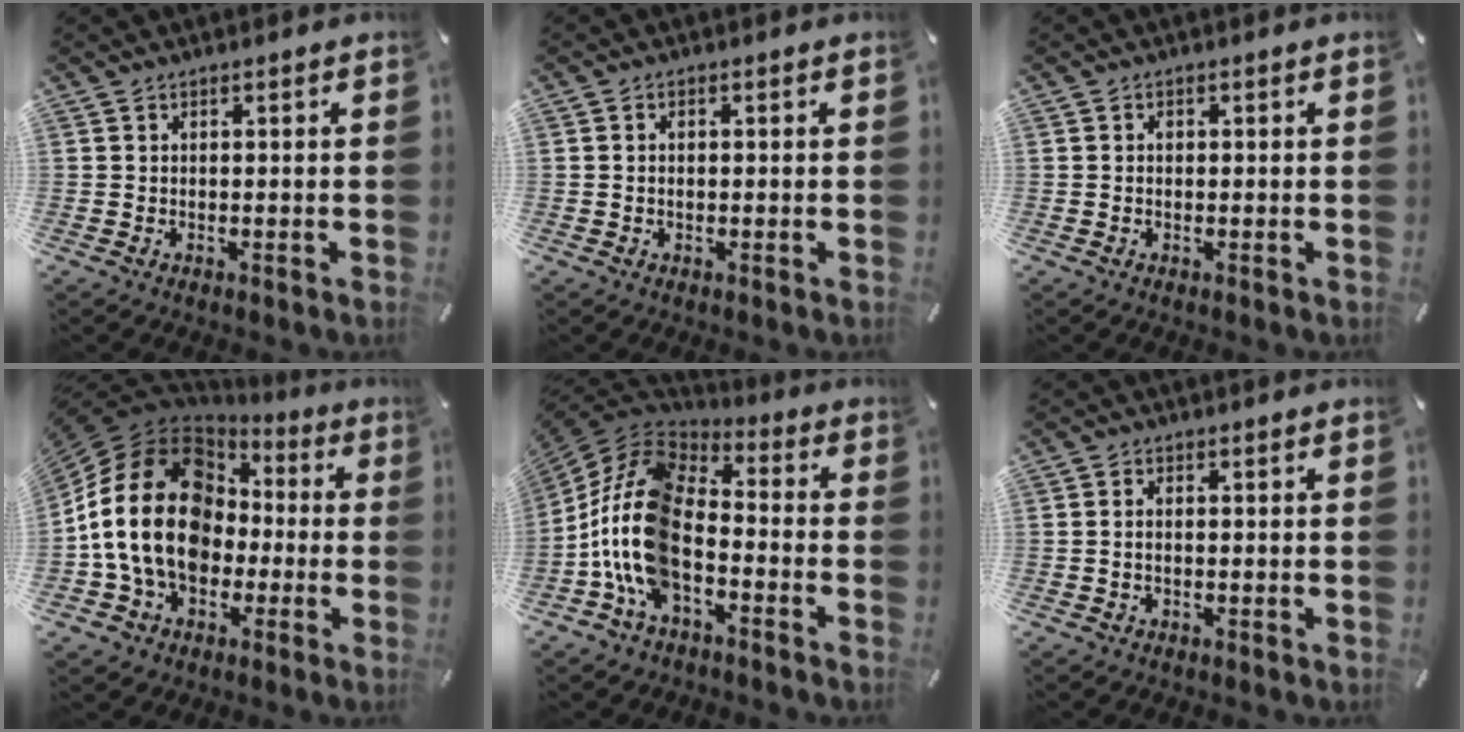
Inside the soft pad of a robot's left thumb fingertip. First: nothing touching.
{"total": 1.1, "force": [0.1, 0.8, 0.8], "torque": [-0.016, 0.005, 0.000]}
{"total": 0.6, "force": [0.1, 0.5, 0.4], "torque": [0.000, -0.001, 0.000]}
{"total": 21.2, "force": [-0.7, 16.8, 12.9], "torque": [-0.271, 0.008, -0.013]}
{"total": 17.6, "force": [-6.2, 10.1, 13.0], "torque": [-0.288, 0.017, -0.115]}
{"total": 1.5, "force": [-0.2, 0.8, 1.2], "torque": [-0.025, 0.001, -0.004]}